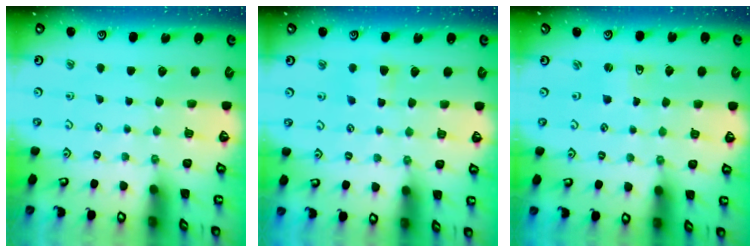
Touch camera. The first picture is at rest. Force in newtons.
{"total": 3.7, "press": 3.6, "slide": 0.5}
{"total": 1.9, "press": 1.8, "slide": 0.4}